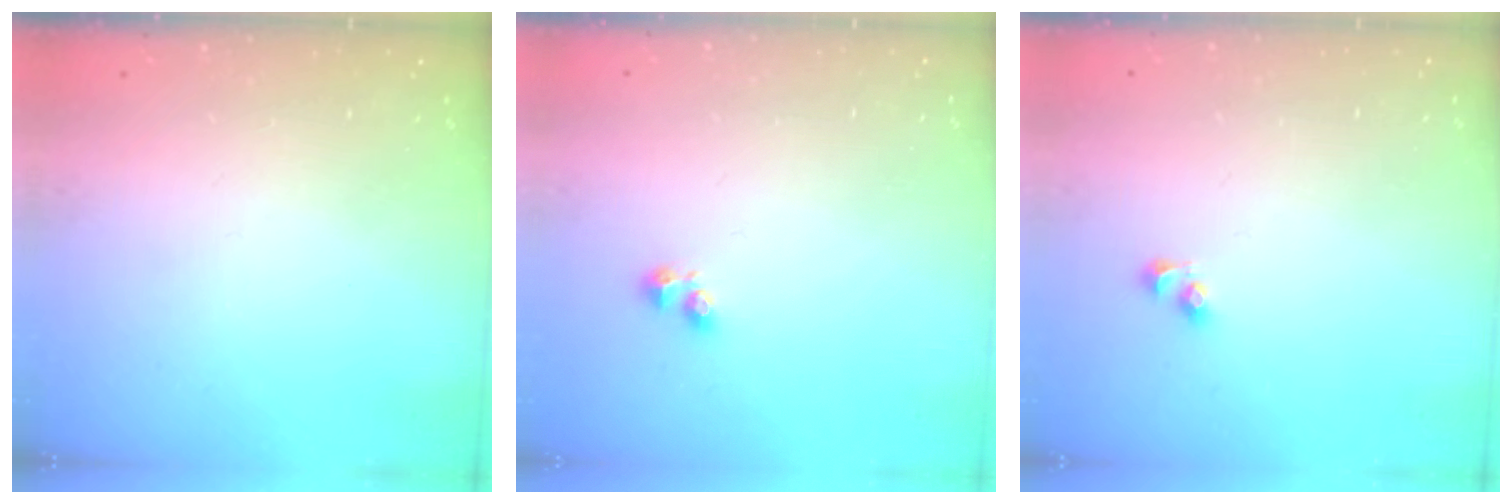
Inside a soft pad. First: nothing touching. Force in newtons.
{"total": 2.2, "press": 2.2, "slide": 0.5}
{"total": 2.7, "press": 2.5, "slide": 1.2}